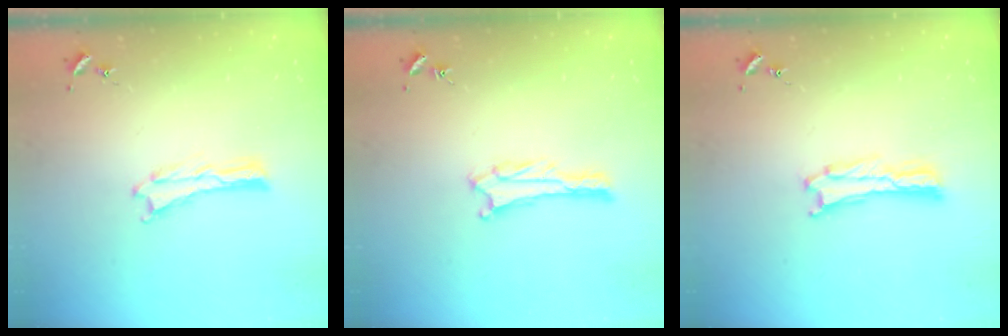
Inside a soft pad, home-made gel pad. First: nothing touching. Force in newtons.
{"total": 1.9, "press": 1.9, "slide": 0.2}
{"total": 1.1, "press": 1.1, "slide": 0.2}